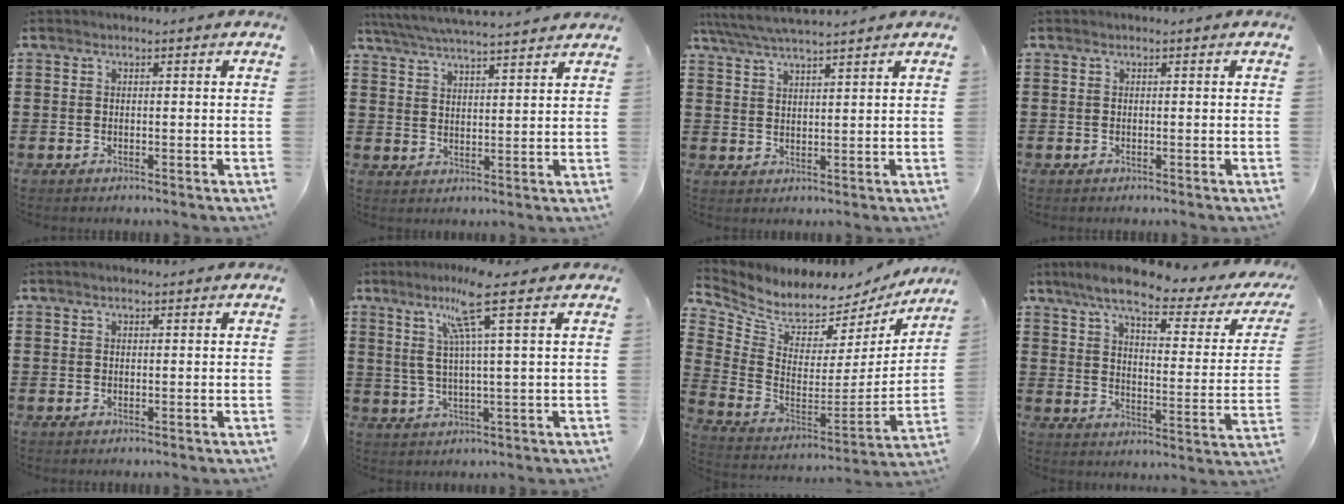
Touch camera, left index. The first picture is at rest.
{"total": 5.1, "force": [5.0, 0.1, 1.2], "torque": [-0.042, -0.024, 0.088]}
{"total": 4.4, "force": [4.1, 0.4, 1.6], "torque": [-0.044, -0.013, 0.074]}
{"total": 0.0}
{"total": 0.5, "force": [0.4, 0.2, 0.3], "torque": [-0.005, 0.002, 0.007]}
{"total": 8.7, "force": [4.5, -0.6, 7.4], "torque": [-0.156, 0.002, 0.073]}
{"total": 5.1, "force": [4.7, 1.8, 0.8], "torque": [-0.053, -0.053, 0.078]}
{"total": 7.8, "force": [5.7, 1.0, 5.2], "torque": [-0.117, -0.028, 0.092]}